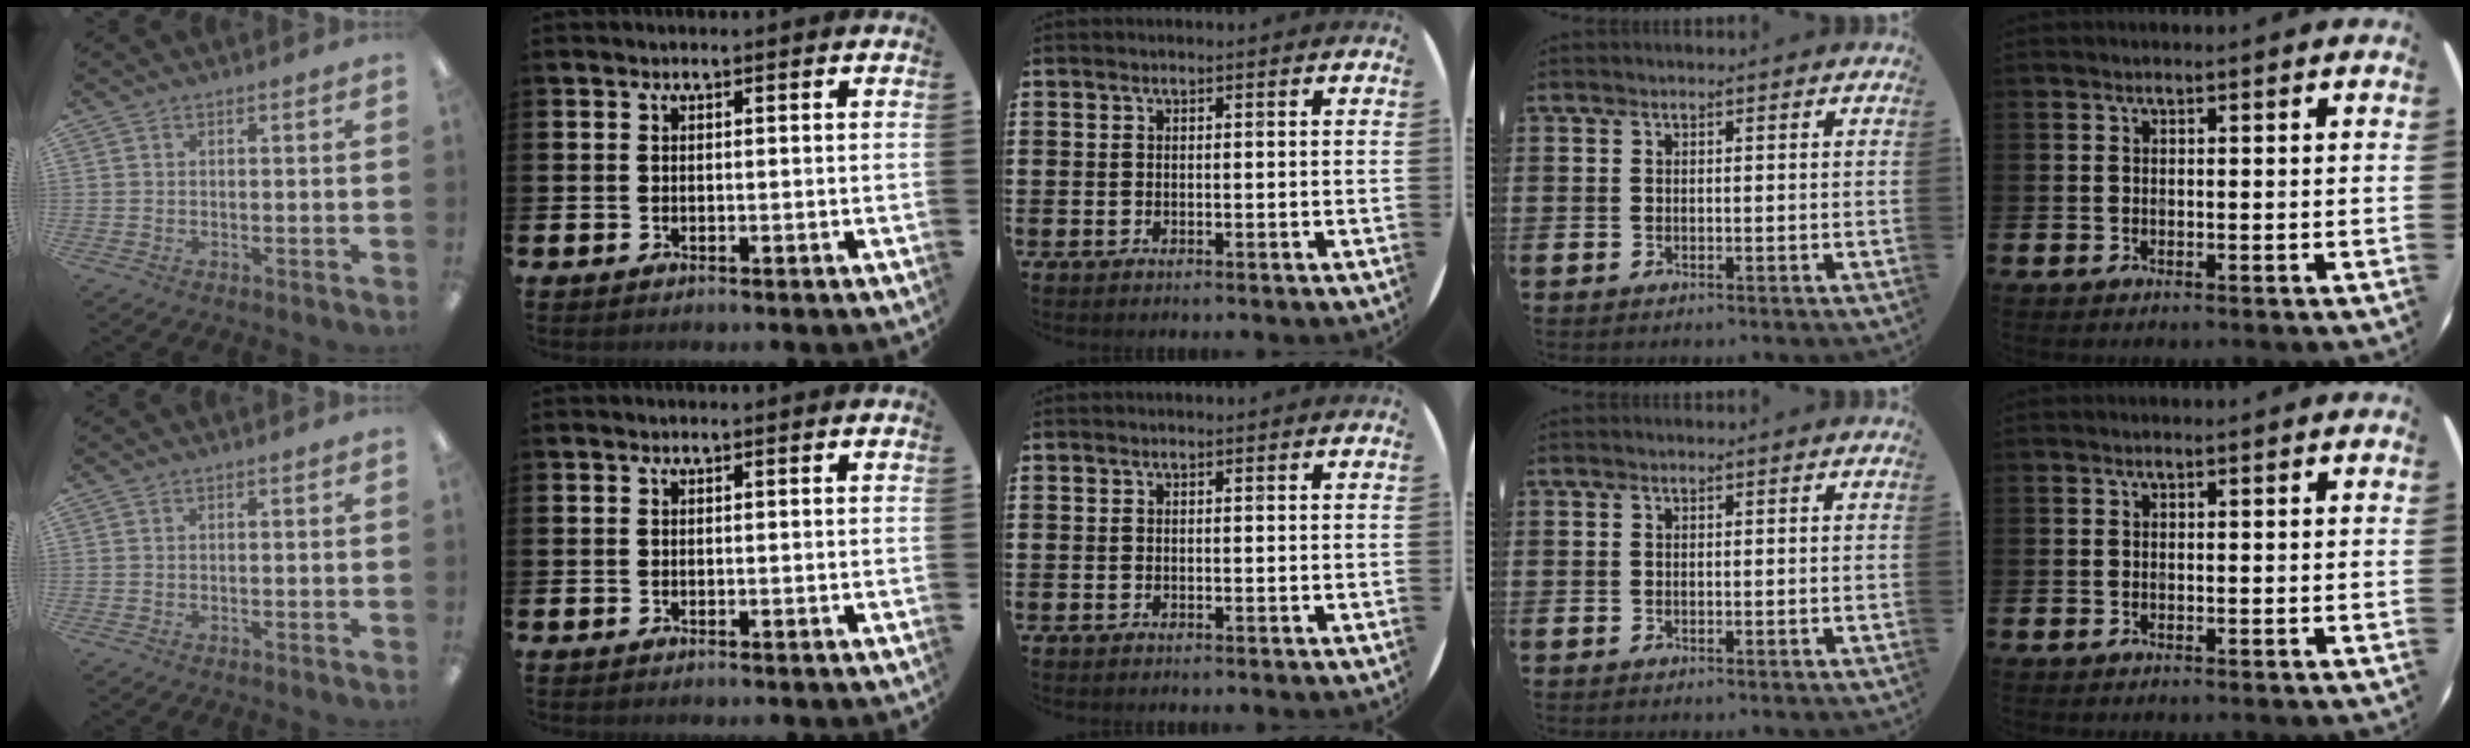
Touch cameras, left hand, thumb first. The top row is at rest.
{}